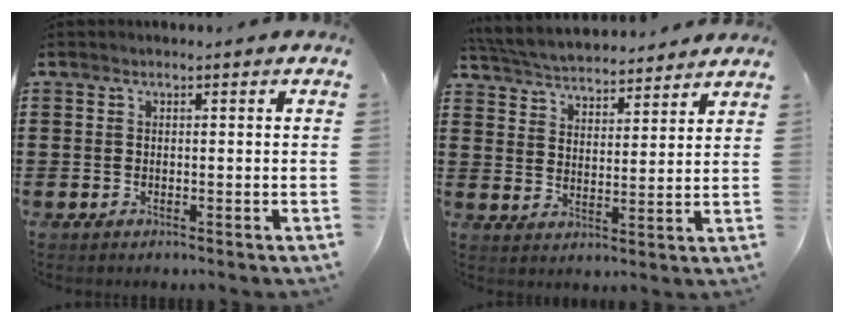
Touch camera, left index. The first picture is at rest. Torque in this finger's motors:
{"motor_torque": [0.23, -0.22, 0.41, 0.21]}